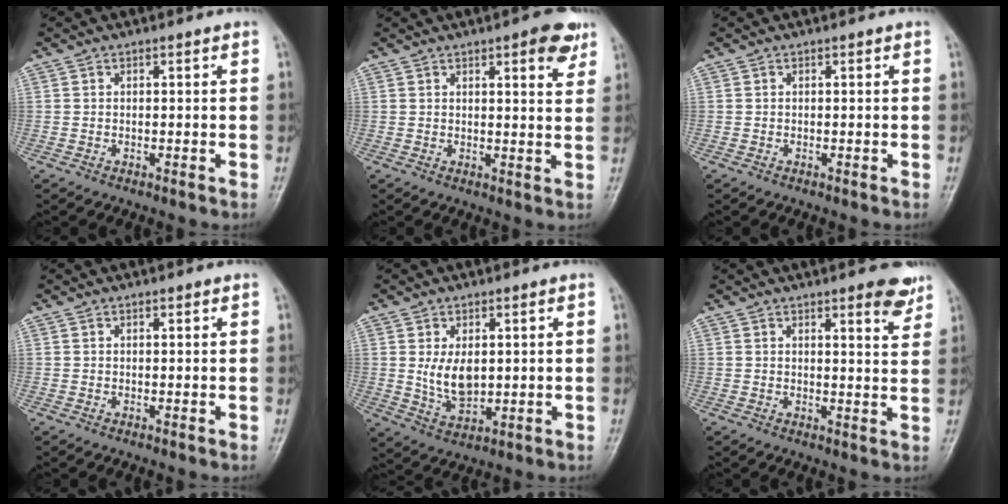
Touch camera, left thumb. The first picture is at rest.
{"total": 6.2, "force": [3.5, 1.8, 4.8], "torque": [-0.045, -0.014, 0.039]}
{"total": 0.0}
{"total": 0.6, "force": [0.4, 0.2, 0.3], "torque": [-0.007, -0.003, 0.006]}
{"total": 6.6, "force": [1.1, 4.0, 5.2], "torque": [-0.078, -0.015, 0.032]}
{"total": 6.0, "force": [4.0, 1.5, 4.2], "torque": [-0.035, -0.022, 0.046]}